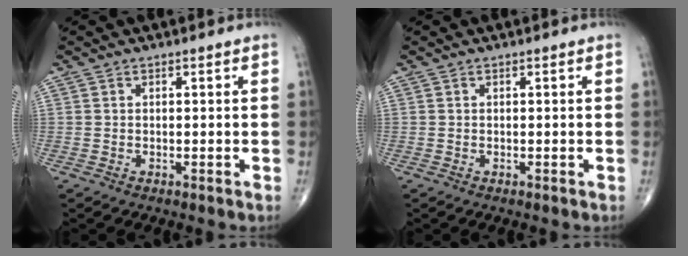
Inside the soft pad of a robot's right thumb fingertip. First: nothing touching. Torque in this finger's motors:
{"motor_torque": [0.29, 0.20, 0.20, -0.11, 0.03]}